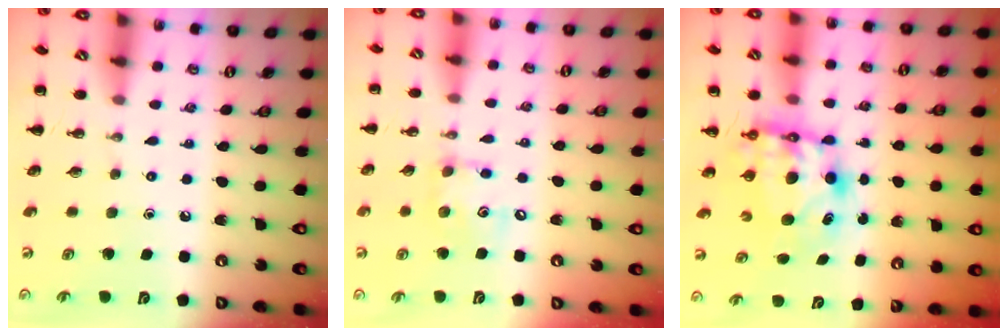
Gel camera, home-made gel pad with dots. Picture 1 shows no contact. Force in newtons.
{"total": 7.9, "press": 7.9, "slide": 1.0}
{"total": 8.2, "press": 8.0, "slide": 1.8}